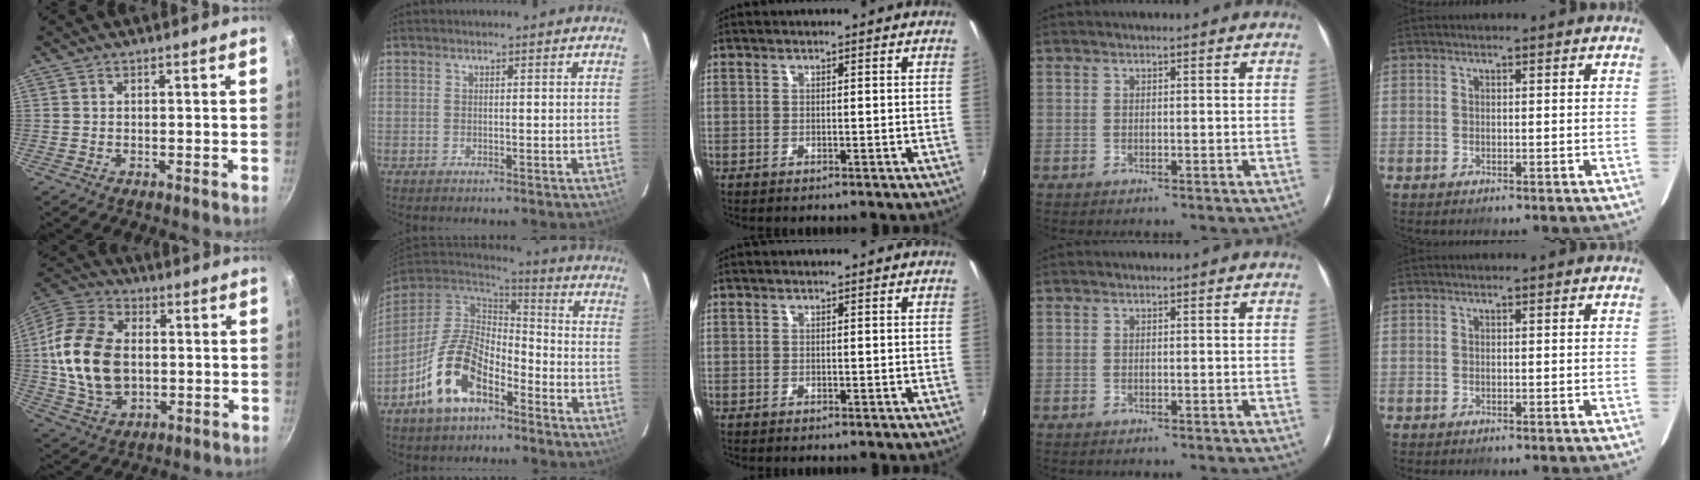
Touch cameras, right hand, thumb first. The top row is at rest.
{"thumb": {"total": 18.7, "force": [0.4, 12.8, 13.6], "torque": [-0.245, 0.013, 0.005]}, "index": {"total": 15.0, "force": [-8.1, 7.7, 10.0], "torque": [-0.206, 0.005, -0.151]}}